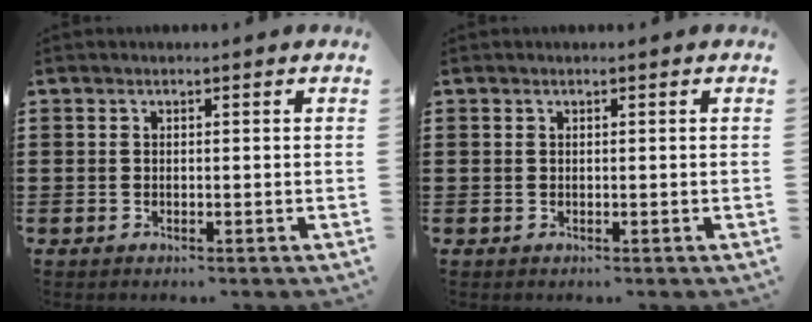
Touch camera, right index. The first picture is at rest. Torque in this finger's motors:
{"motor_torque": [1.21, 0.93, 0.09, 0.01]}